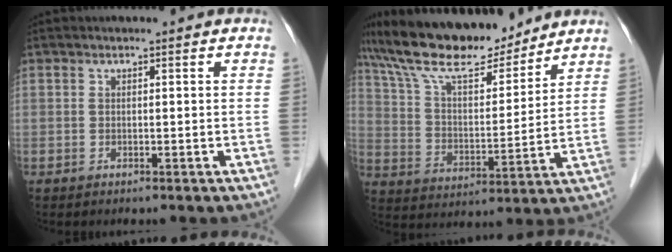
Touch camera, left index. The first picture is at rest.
{"total": 17.0, "force": [14.6, 3.6, 8.0], "torque": [-0.150, 0.021, 0.260]}